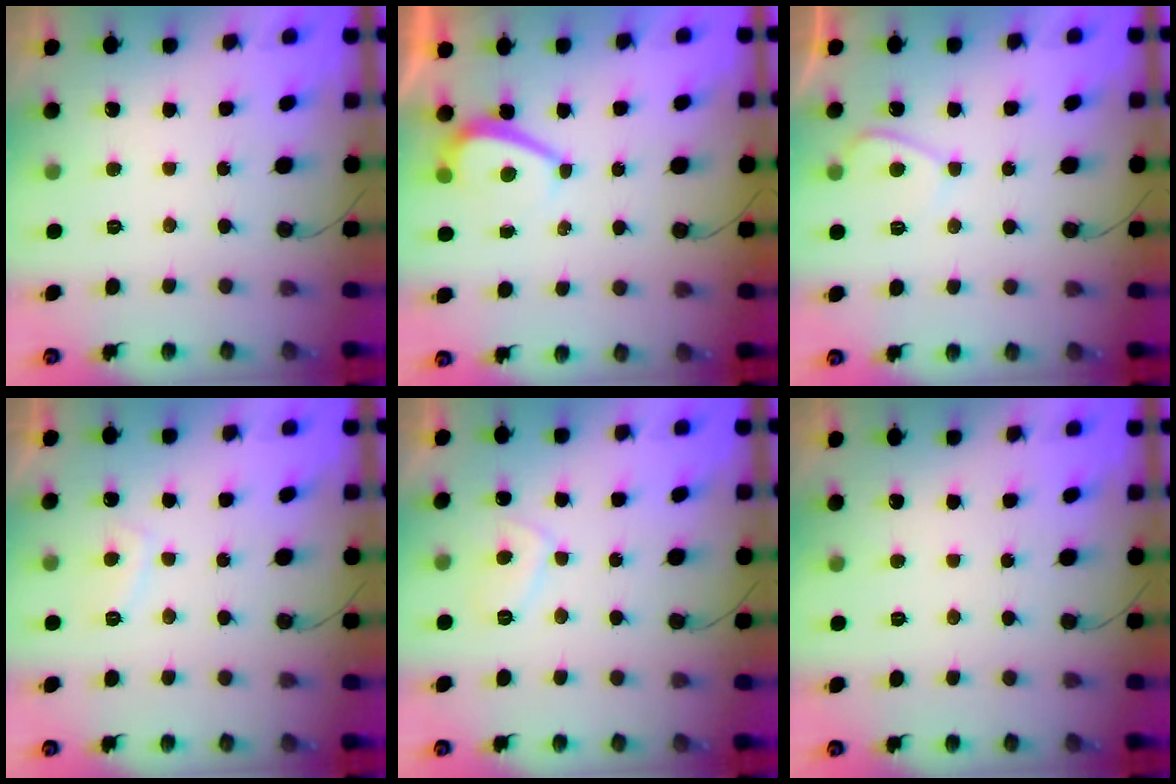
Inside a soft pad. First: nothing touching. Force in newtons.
{"total": 2.0, "press": 1.9, "slide": 0.6}
{"total": 2.7, "press": 2.7, "slide": 0.4}
{"total": 4.2, "press": 4.1, "slide": 0.9}
{"total": 2.8, "press": 2.7, "slide": 0.9}
{"total": 0.0}